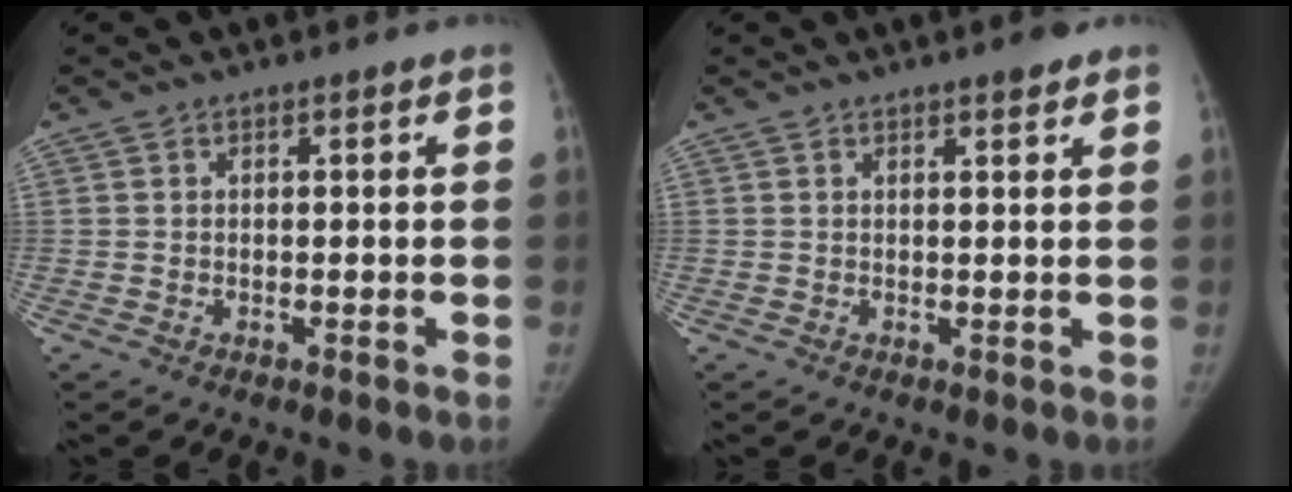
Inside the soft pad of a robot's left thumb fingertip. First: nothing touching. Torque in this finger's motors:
{"motor_torque": [0.37, -0.17, 0.44, -0.65, 0.04]}